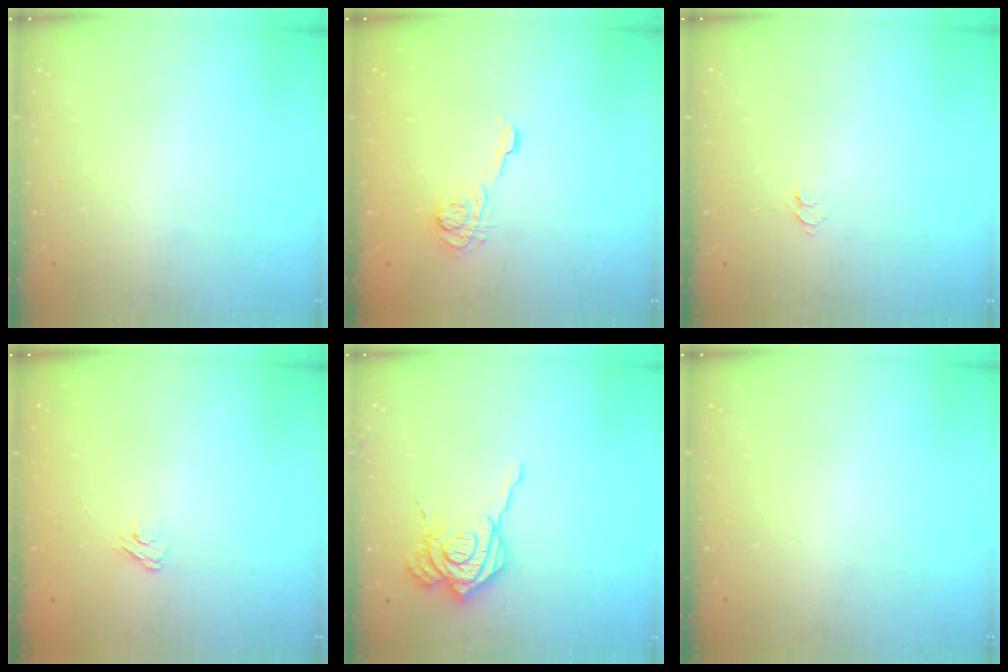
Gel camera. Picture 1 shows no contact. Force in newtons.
{"total": 6.1, "press": 6.1, "slide": 0.7}
{"total": 4.7, "press": 4.6, "slide": 0.5}
{"total": 3.1, "press": 2.8, "slide": 1.3}
{"total": 15.0, "press": 14.8, "slide": 1.8}
{"total": 0.0}